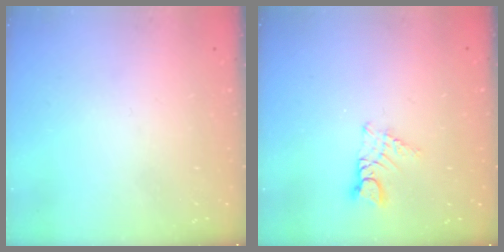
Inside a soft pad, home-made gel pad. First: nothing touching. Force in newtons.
{"total": 4.3, "press": 4.2, "slide": 0.3}